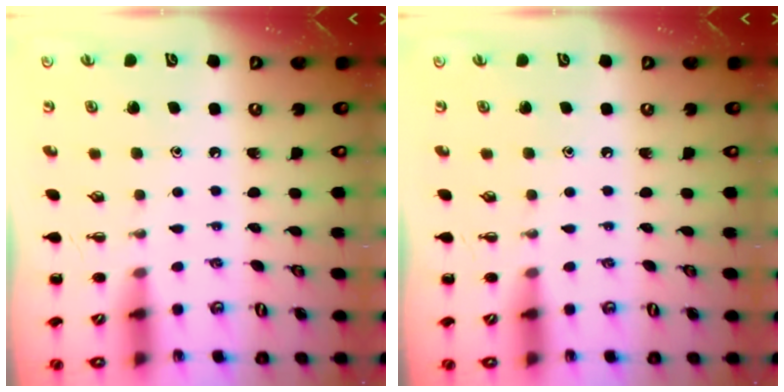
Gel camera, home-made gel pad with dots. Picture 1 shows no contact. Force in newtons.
{"total": 0.0}